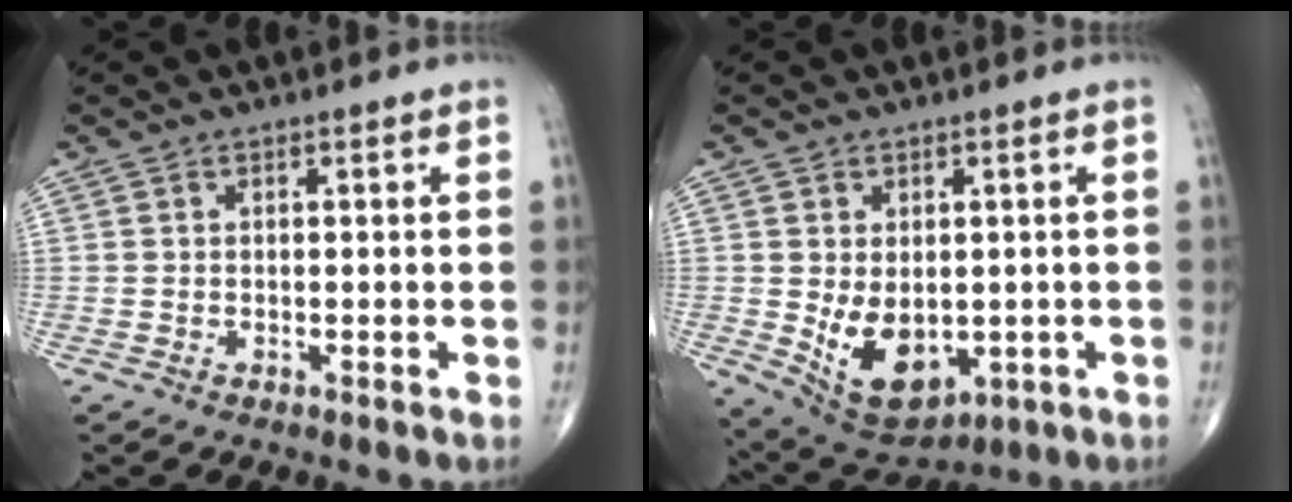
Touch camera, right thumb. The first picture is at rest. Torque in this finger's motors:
{"motor_torque": [-0.34, 0.29, 0.39, 0.18, 0.21]}